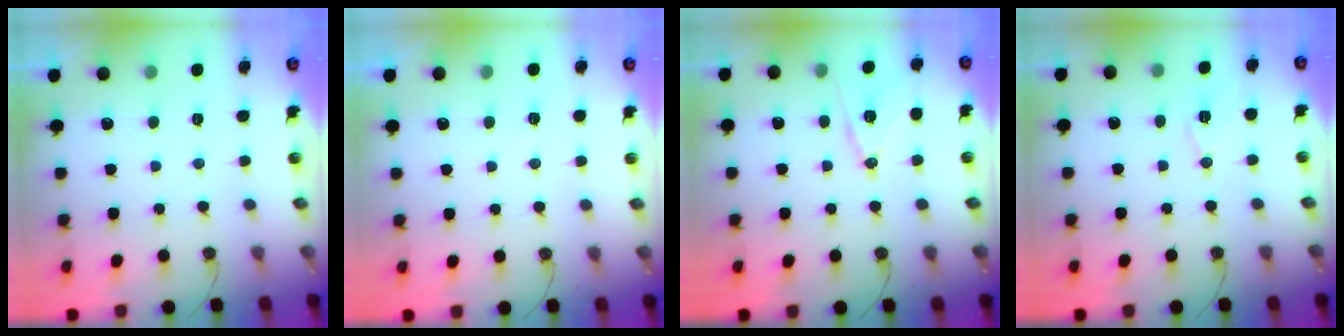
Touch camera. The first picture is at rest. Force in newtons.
{"total": 5.7, "press": 3.8, "slide": 4.3}
{"total": 10.7, "press": 9.9, "slide": 3.9}
{"total": 7.3, "press": 6.1, "slide": 4.0}